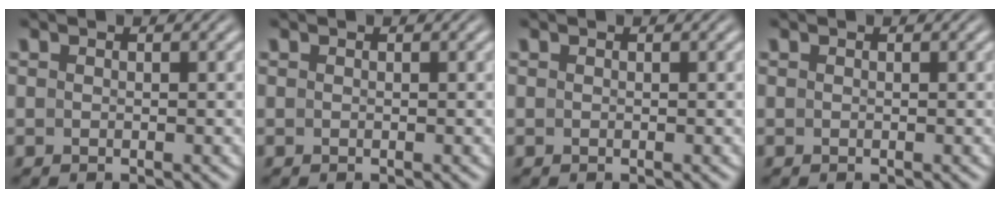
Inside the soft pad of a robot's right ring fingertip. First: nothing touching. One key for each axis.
{"total": 0.0}
{"total": 0.0}
{"total": 0.0}